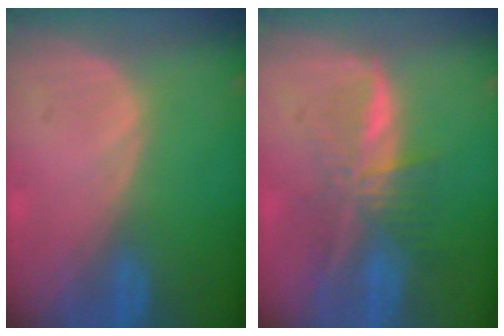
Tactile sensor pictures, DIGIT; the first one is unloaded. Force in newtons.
{"total": 7.6, "press": 6.4, "slide": 4.2}